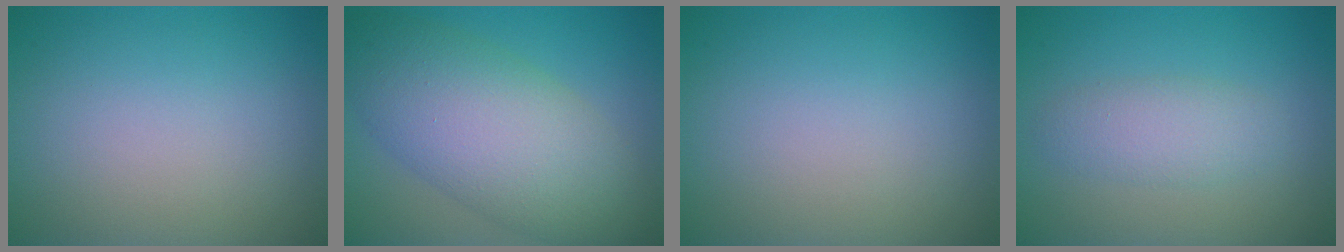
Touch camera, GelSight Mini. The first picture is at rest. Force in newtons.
{"total": 9.5, "press": 9.5, "slide": 0.2}
{"total": 0.0}
{"total": 2.7, "press": 2.7, "slide": 0.1}